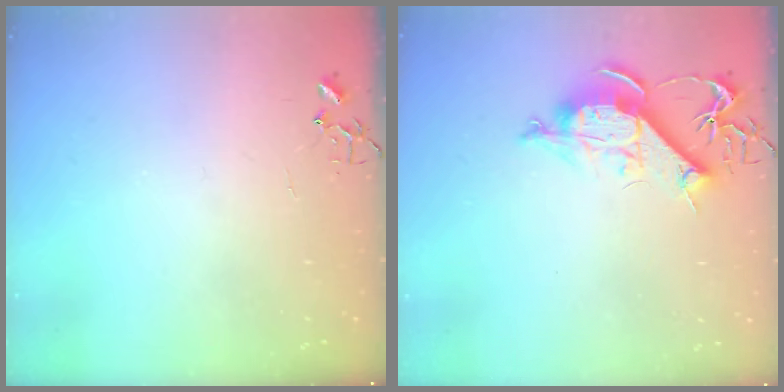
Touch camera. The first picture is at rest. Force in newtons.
{"total": 10.4, "press": 10.3, "slide": 0.8}